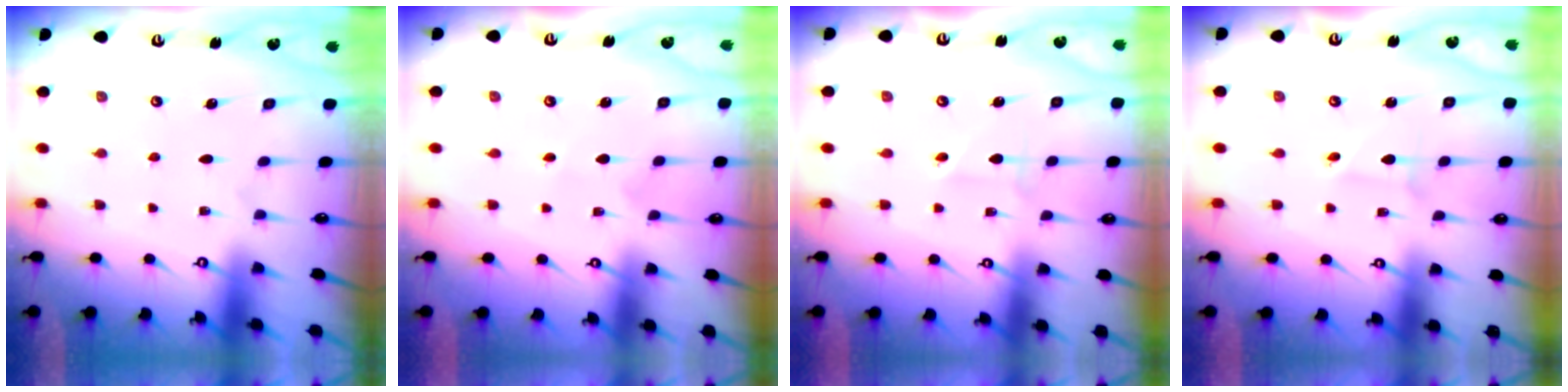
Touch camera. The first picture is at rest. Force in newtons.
{"total": 2.7, "press": 2.7, "slide": 0.2}
{"total": 4.1, "press": 4.1, "slide": 0.1}
{"total": 1.8, "press": 1.8, "slide": 0.1}